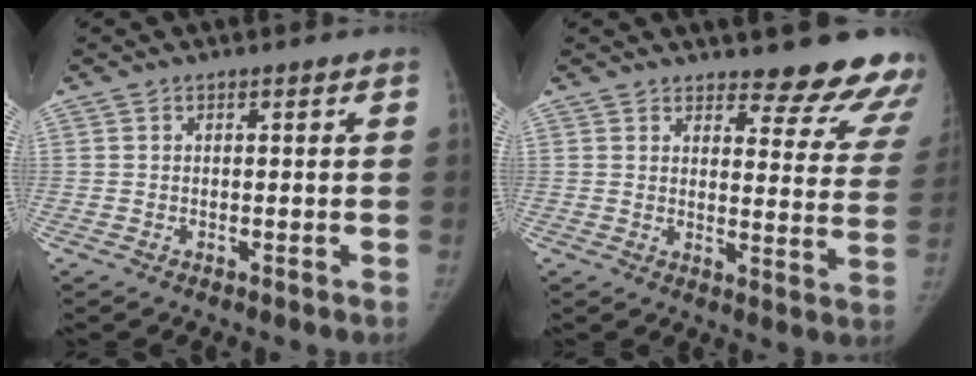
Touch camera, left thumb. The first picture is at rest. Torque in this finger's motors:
{"motor_torque": [1.21, -0.27, -0.05, -0.25, -0.01]}